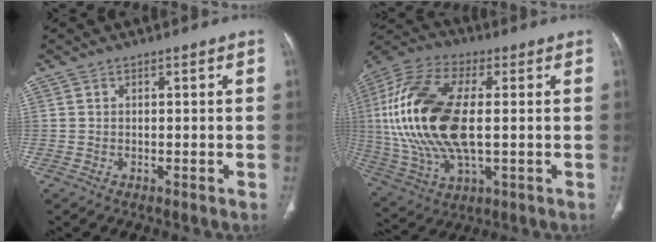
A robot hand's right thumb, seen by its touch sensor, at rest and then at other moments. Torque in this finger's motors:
{"motor_torque": [2.49, 2.52, 1.49, -1.28, 0.91]}